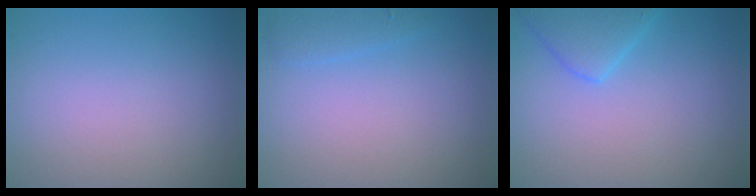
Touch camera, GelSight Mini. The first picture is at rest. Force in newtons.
{"total": 1.2, "press": 1.2, "slide": 0.1}
{"total": 2.9, "press": 2.9, "slide": 0.2}